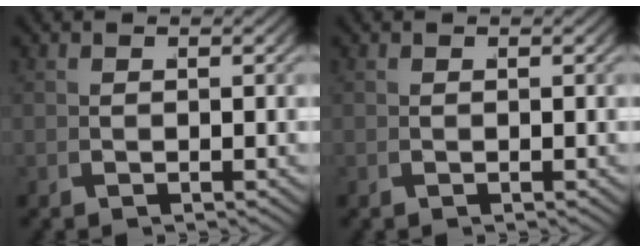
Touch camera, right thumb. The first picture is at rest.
{"total": 0.0}